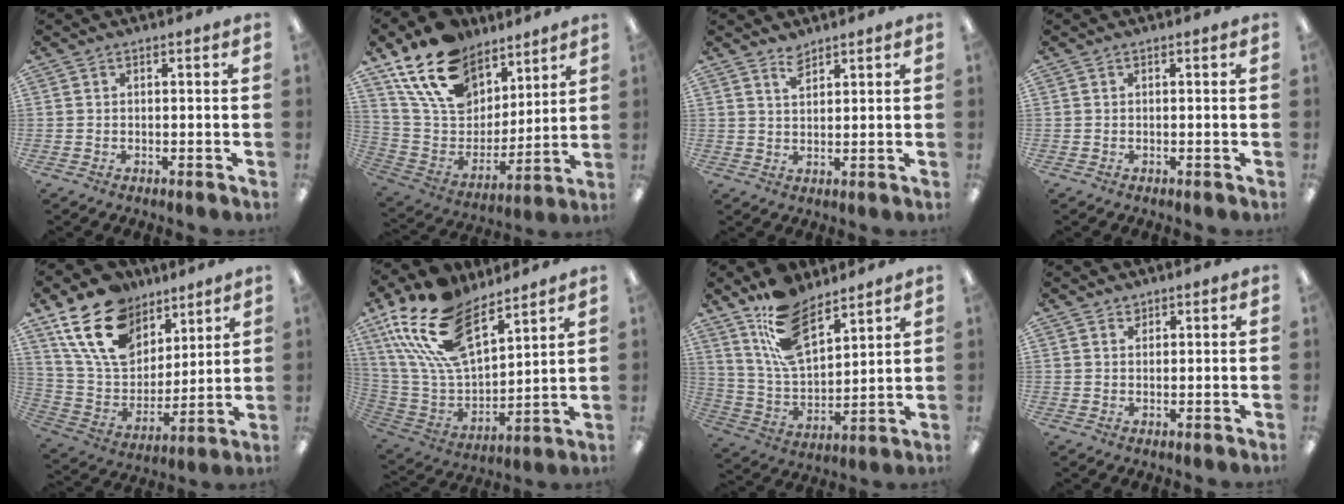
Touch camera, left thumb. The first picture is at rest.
{"total": 19.9, "force": [13.4, 12.1, 8.6], "torque": [-0.173, -0.071, 0.250]}
{"total": 3.4, "force": [2.9, 1.3, 1.3], "torque": [-0.021, -0.008, 0.052]}
{"total": 0.0}
{"total": 20.1, "force": [12.1, 12.8, 9.7], "torque": [-0.184, -0.048, 0.227]}
{"total": 22.6, "force": [14.4, 11.3, 13.3], "torque": [-0.285, -0.075, 0.264]}
{"total": 15.3, "force": [10.9, 7.0, 8.2], "torque": [-0.176, -0.046, 0.205]}
{"total": 1.6, "force": [1.4, 0.9, 0.2], "torque": [0.005, -0.004, 0.025]}